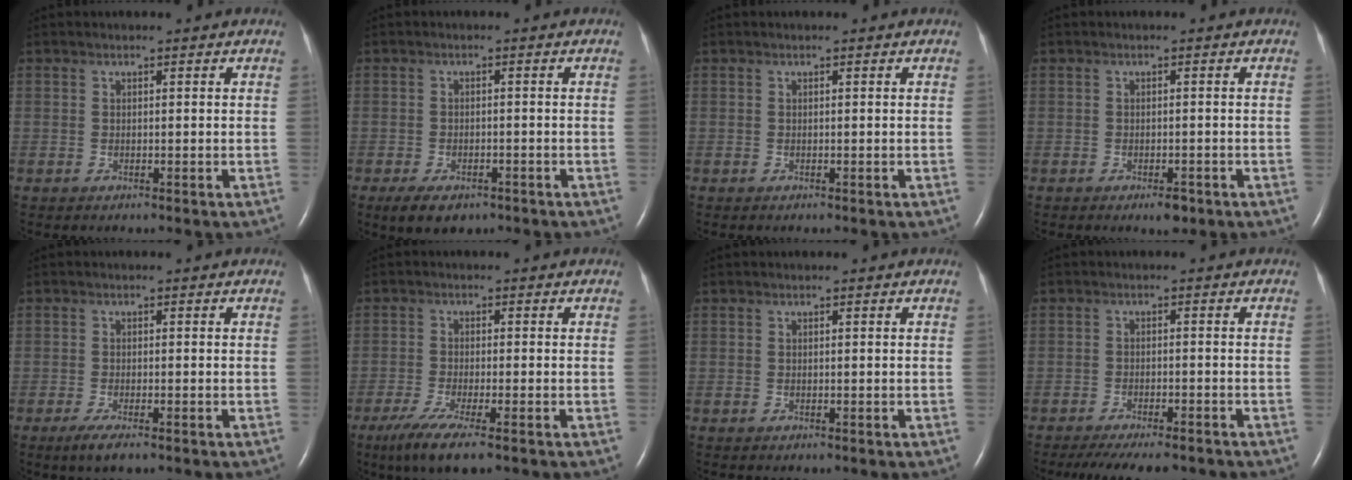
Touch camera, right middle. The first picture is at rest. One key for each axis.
{"total": 5.1, "fx": -3.4, "fy": 2.5, "fz": 2.8, "tx": -0.051, "ty": -0.005, "tz": -0.049}
{"total": 0.0}
{"total": 2.0, "fx": -1.2, "fy": 0.8, "fz": 1.3, "tx": -0.020, "ty": 0.000, "tz": -0.013}
{"total": 2.9, "fx": -1.8, "fy": 0.5, "fz": 2.2, "tx": -0.048, "ty": -0.008, "tz": -0.033}
{"total": 6.7, "fx": -4.3, "fy": 0.6, "fz": 5.2, "tx": -0.098, "ty": -0.021, "tz": -0.073}
{"total": 0.0}
{"total": 10.5, "fx": -9.1, "fy": 2.5, "fz": 4.7, "tx": -0.069, "ty": -0.008, "tz": -0.124}